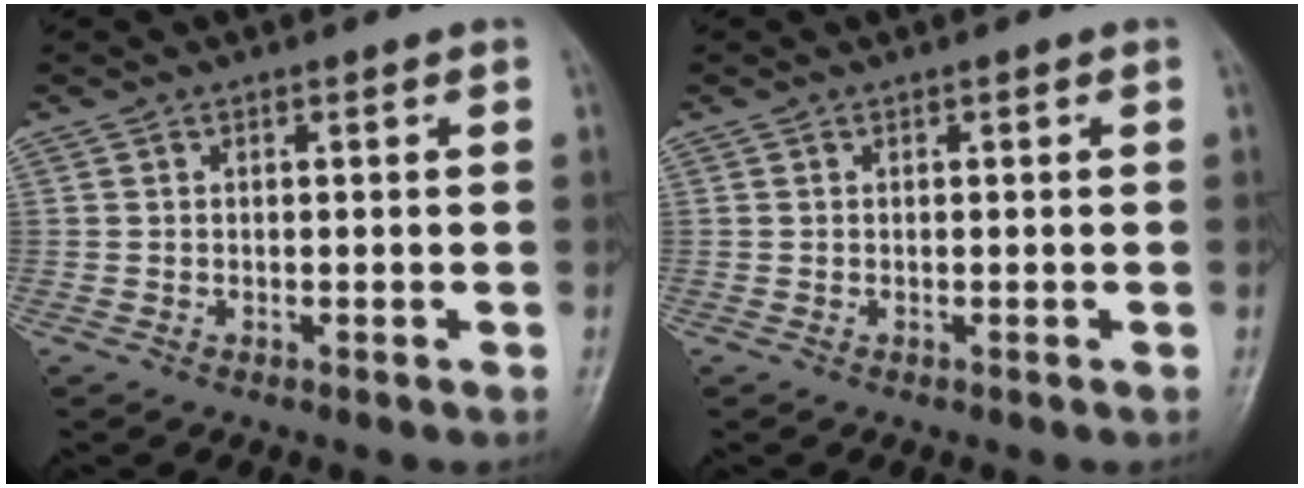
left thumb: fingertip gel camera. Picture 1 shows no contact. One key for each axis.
{"total": 0.0}